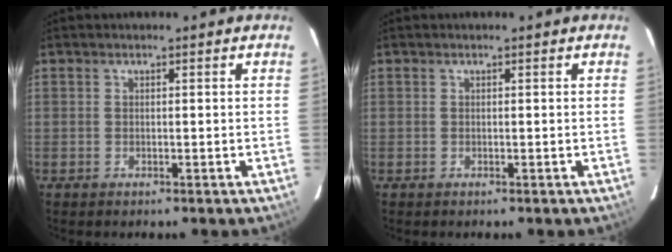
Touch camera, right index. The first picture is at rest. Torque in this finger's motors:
{"motor_torque": [0.00, 0.00, 0.00, 0.01]}